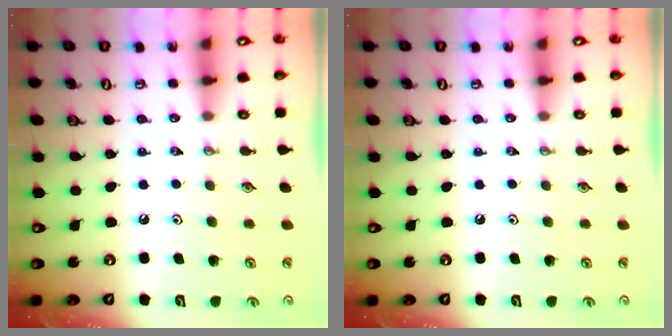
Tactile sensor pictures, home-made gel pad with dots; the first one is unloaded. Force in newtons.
{"total": 0.0}